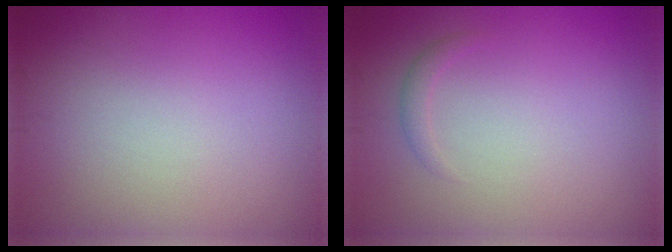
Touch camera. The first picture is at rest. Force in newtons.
{"total": 0.8, "press": 0.8, "slide": 0.0}